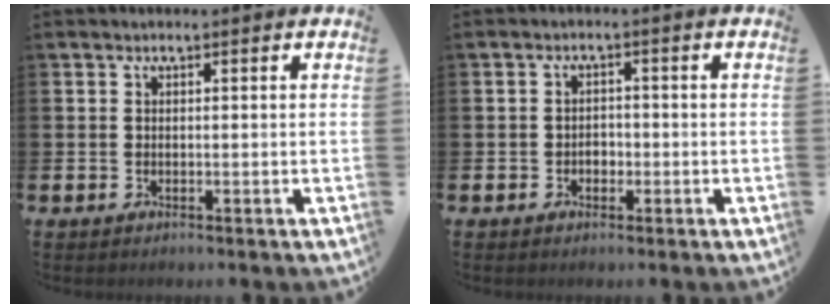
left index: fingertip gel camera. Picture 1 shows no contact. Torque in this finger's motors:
{"motor_torque": [-0.07, -0.01, 0.02, -0.01]}